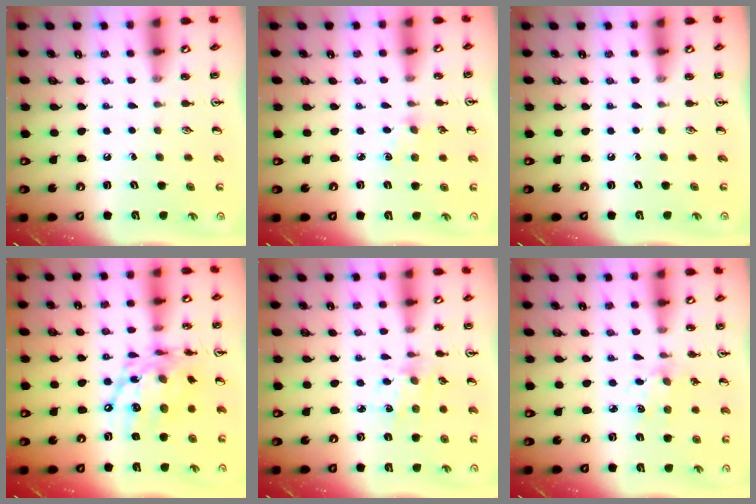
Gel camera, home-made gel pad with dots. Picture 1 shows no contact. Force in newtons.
{"total": 2.3, "press": 2.3, "slide": 0.4}
{"total": 0.0}
{"total": 15.4, "press": 15.4, "slide": 1.2}
{"total": 2.9, "press": 2.8, "slide": 0.8}
{"total": 3.0, "press": 3.0, "slide": 0.2}